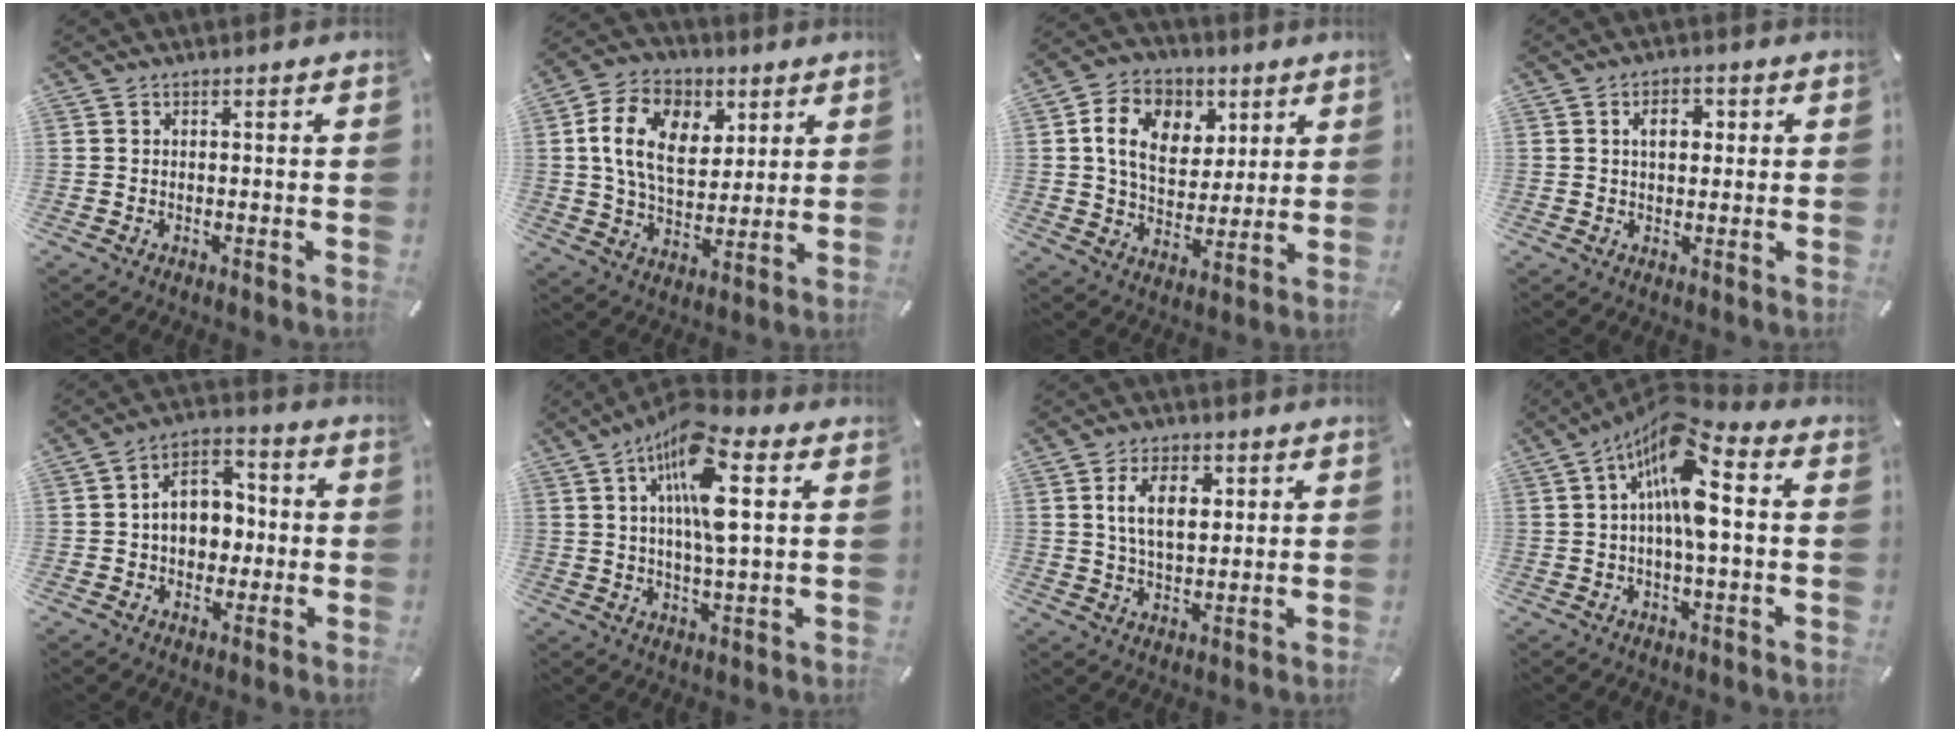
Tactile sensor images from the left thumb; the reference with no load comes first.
{"total": 14.5, "force": [4.6, 10.2, 9.1], "torque": [-0.158, 0.006, 0.084]}
{"total": 12.5, "force": [4.6, 9.7, 6.4], "torque": [-0.105, -0.005, 0.085]}
{"total": 5.0, "force": [1.1, 3.3, 3.6], "torque": [-0.046, -0.002, 0.009]}
{"total": 9.4, "force": [-0.6, 7.3, 5.8], "torque": [-0.094, 0.013, -0.010]}
{"total": 14.2, "force": [5.4, 4.6, 12.4], "torque": [-0.230, -0.013, 0.086]}
{"total": 9.4, "force": [2.7, 5.8, 6.9], "torque": [-0.129, 0.004, 0.044]}
{"total": 14.4, "force": [2.8, 5.4, 13.1], "torque": [-0.241, -0.014, 0.046]}